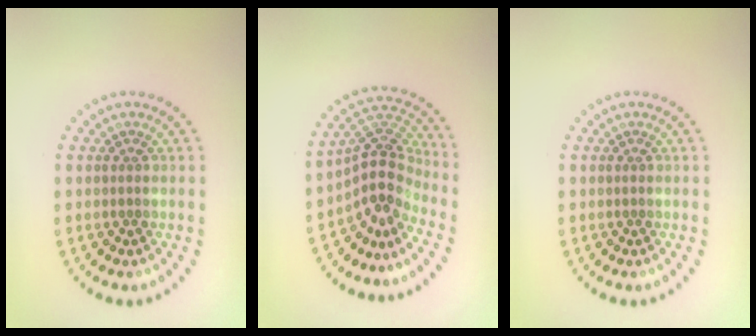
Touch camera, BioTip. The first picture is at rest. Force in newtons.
{"total": 4.1, "press": 2.7, "slide": 3.1}
{"total": 0.0}